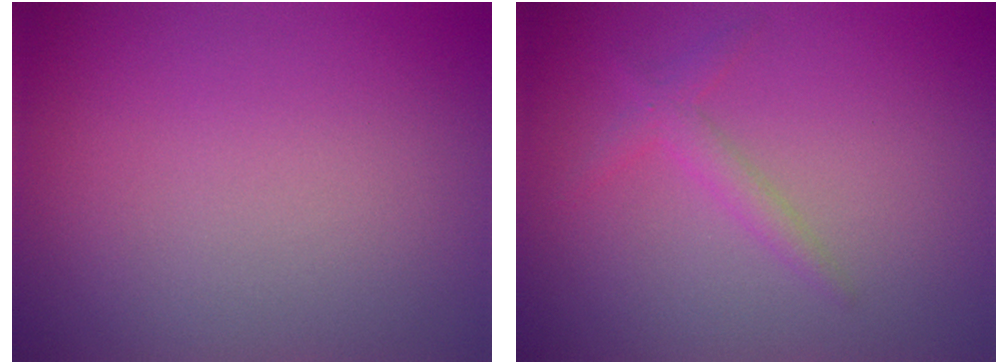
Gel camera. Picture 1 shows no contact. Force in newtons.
{"total": 1.5, "press": 1.5, "slide": 0.1}